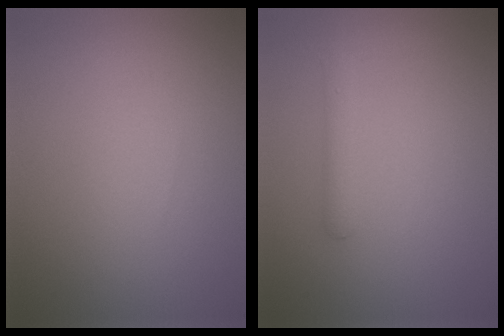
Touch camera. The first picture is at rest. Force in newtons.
{"total": 1.6, "press": 1.6, "slide": 0.1}